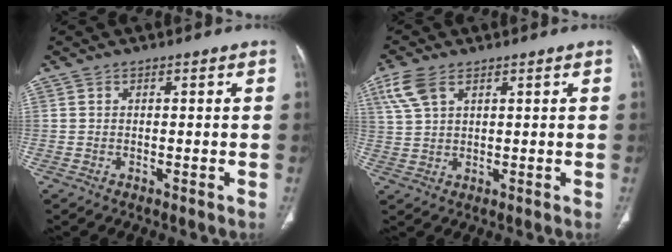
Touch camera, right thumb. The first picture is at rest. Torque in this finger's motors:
{"motor_torque": [-0.67, 0.75, 0.22, 0.45, 0.05]}